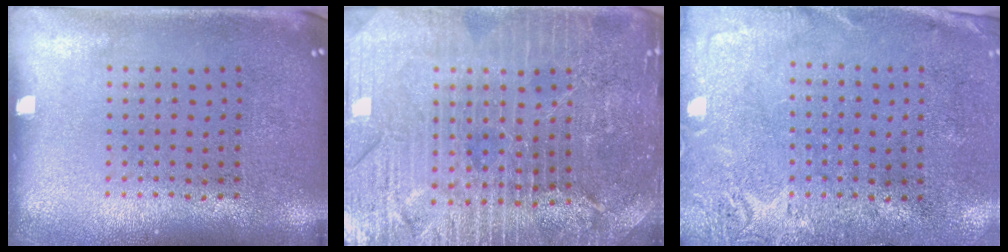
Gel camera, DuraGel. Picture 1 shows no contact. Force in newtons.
{"total": 4.9, "press": 4.5, "slide": 1.8}
{"total": 2.6, "press": 2.1, "slide": 1.6}